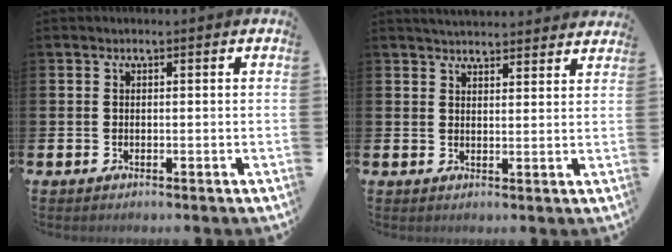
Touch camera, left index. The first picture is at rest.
{"total": 3.8, "force": [3.8, 0.4, 0.2], "torque": [-0.011, -0.020, 0.070]}